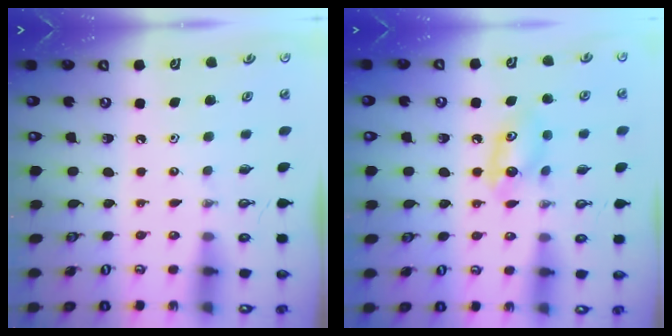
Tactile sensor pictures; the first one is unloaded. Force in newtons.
{"total": 6.4, "press": 6.3, "slide": 1.2}